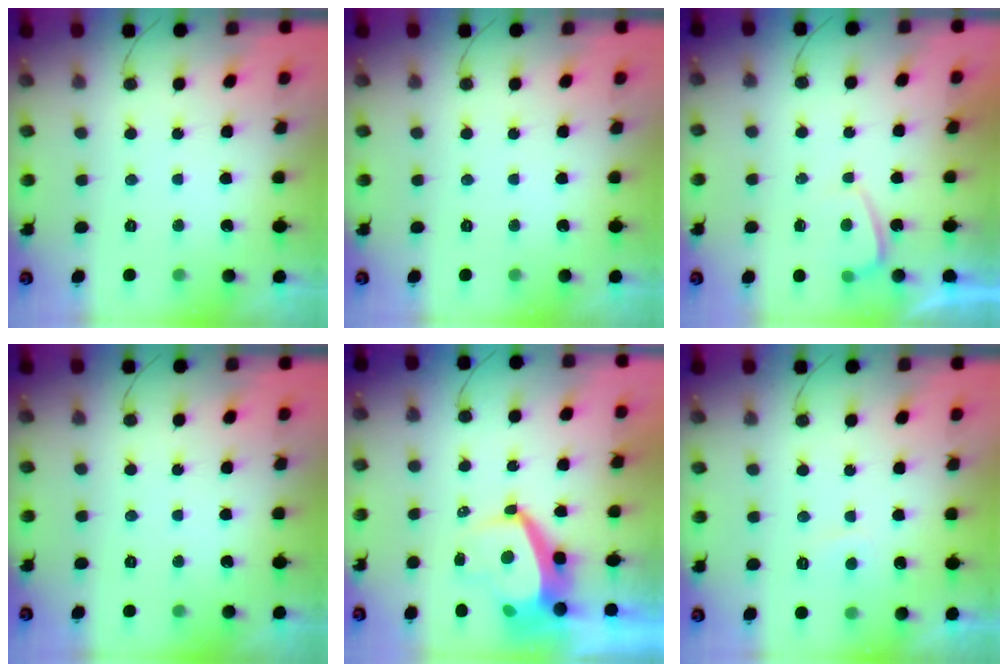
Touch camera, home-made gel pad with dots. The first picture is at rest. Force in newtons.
{"total": 0.0}
{"total": 1.1, "press": 1.0, "slide": 0.5}
{"total": 0.0}
{"total": 6.7, "press": 6.7, "slide": 0.9}
{"total": 2.9, "press": 2.8, "slide": 0.6}